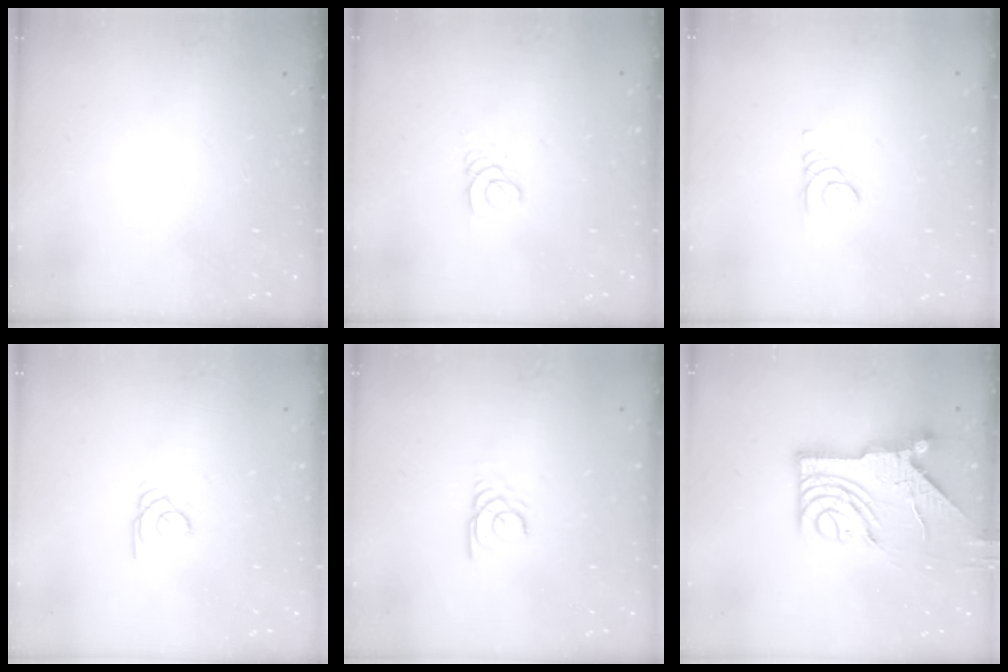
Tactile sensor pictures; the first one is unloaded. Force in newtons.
{"total": 1.8, "press": 1.8, "slide": 0.2}
{"total": 0.7, "press": 0.7, "slide": 0.1}
{"total": 1.9, "press": 1.9, "slide": 0.0}
{"total": 2.1, "press": 2.1, "slide": 0.0}
{"total": 12.8, "press": 12.8, "slide": 0.8}